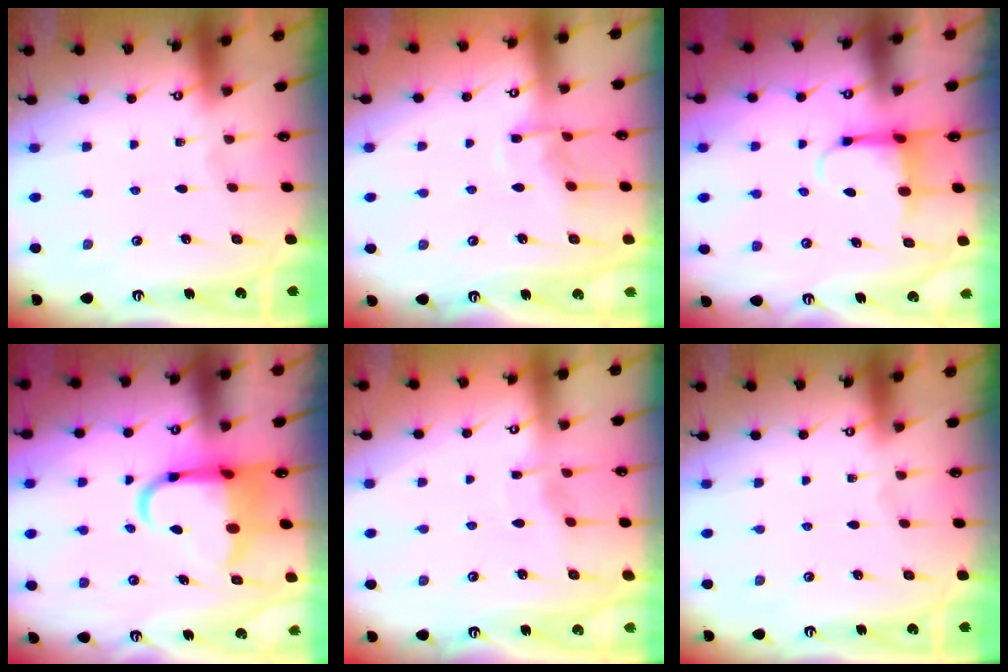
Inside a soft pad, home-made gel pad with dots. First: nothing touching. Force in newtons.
{"total": 7.2, "press": 7.2, "slide": 0.8}
{"total": 6.2, "press": 6.1, "slide": 1.2}
{"total": 9.5, "press": 9.3, "slide": 1.7}
{"total": 3.6, "press": 3.6, "slide": 0.4}
{"total": 0.0}